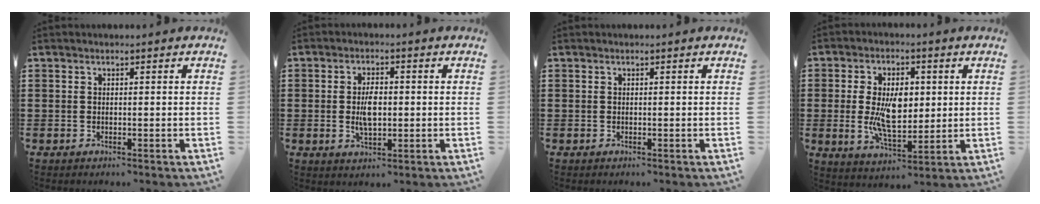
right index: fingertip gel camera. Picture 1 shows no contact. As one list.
[{"total": 4.1, "force": [0.0, 2.0, 3.6], "torque": [-0.069, -0.002, -0.005]}, {"total": 0.0}, {"total": 8.9, "force": [0.6, 4.9, 7.4], "torque": [-0.138, 0.004, 0.007]}]